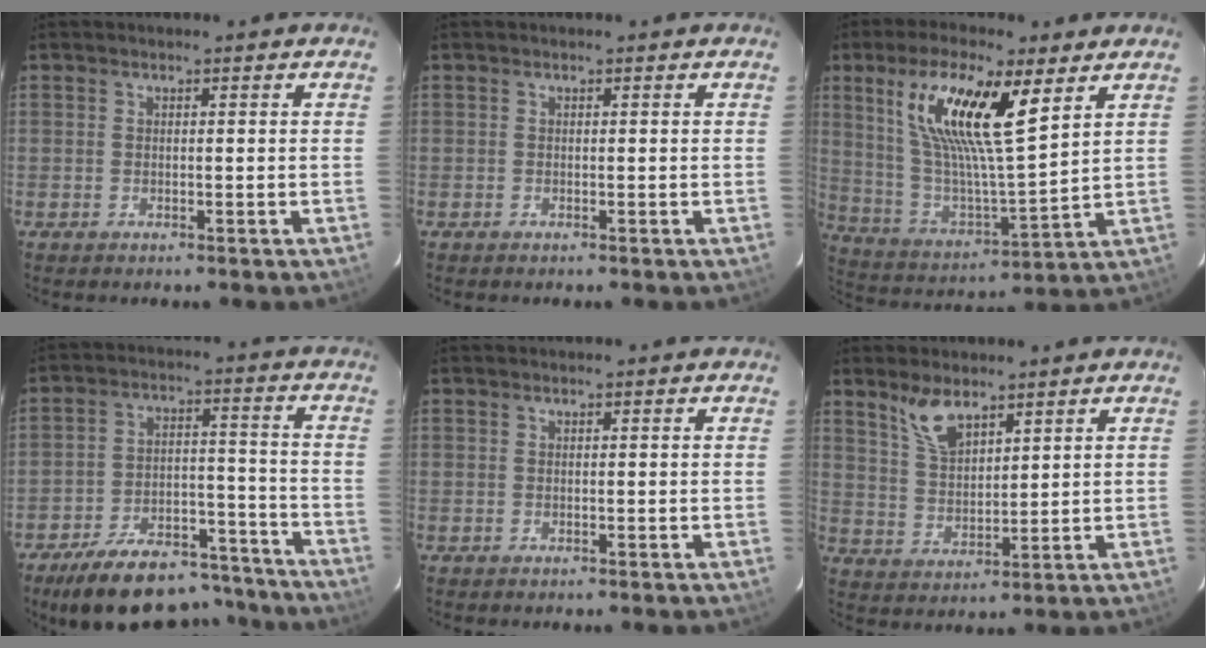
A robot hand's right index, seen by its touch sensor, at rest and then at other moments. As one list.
[{"total": 0.0}, {"total": 18.9, "force": [8.9, 4.8, 15.9], "torque": [-0.300, 0.004, 0.171]}, {"total": 21.7, "force": [-18.4, 8.0, 8.2], "torque": [-0.159, 0.034, -0.246]}, {"total": 0.0}, {"total": 7.0, "force": [5.0, 2.8, 4.0], "torque": [-0.074, 0.005, 0.104]}]